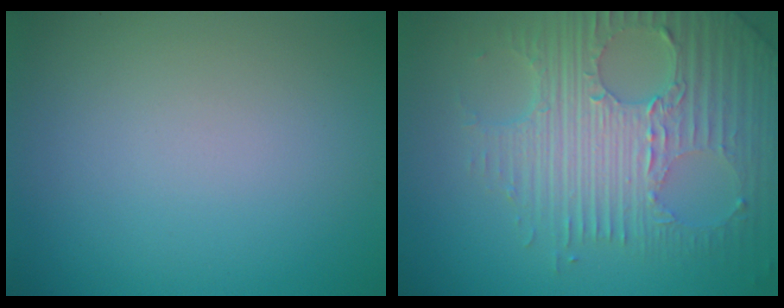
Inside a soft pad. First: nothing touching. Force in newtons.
{"total": 7.9, "press": 5.6, "slide": 5.6}